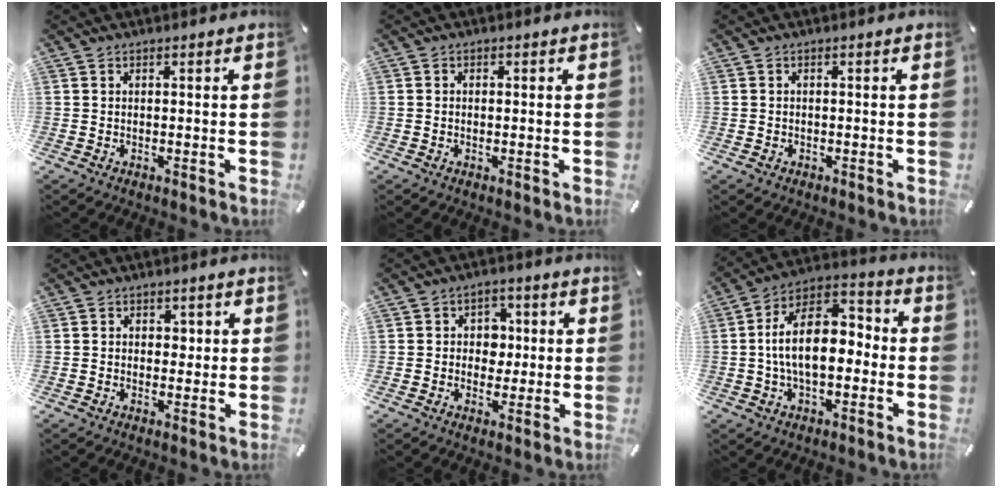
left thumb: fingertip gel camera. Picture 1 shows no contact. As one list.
[{"total": 0.9, "force": [-0.3, 0.6, 0.5], "torque": [-0.009, 0.002, -0.007]}, {"total": 1.0, "force": [-0.5, 0.8, 0.3], "torque": [-0.005, 0.003, -0.012]}, {"total": 2.6, "force": [-0.2, 2.2, 1.4], "torque": [-0.013, 0.002, -0.012]}, {"total": 6.4, "force": [-0.2, 5.7, 2.8], "torque": [-0.032, 0.007, -0.009]}, {"total": 15.1, "force": [-1.5, 9.0, 12.0], "torque": [-0.214, 0.006, -0.031]}]